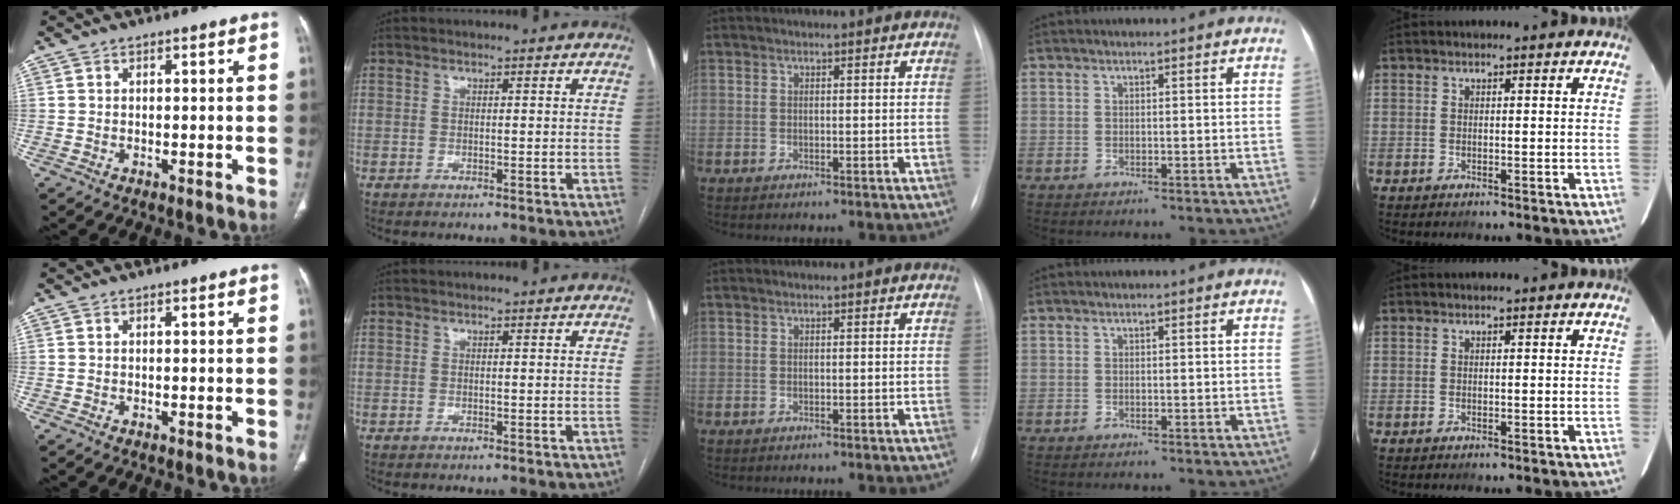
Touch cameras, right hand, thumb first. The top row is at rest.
{}